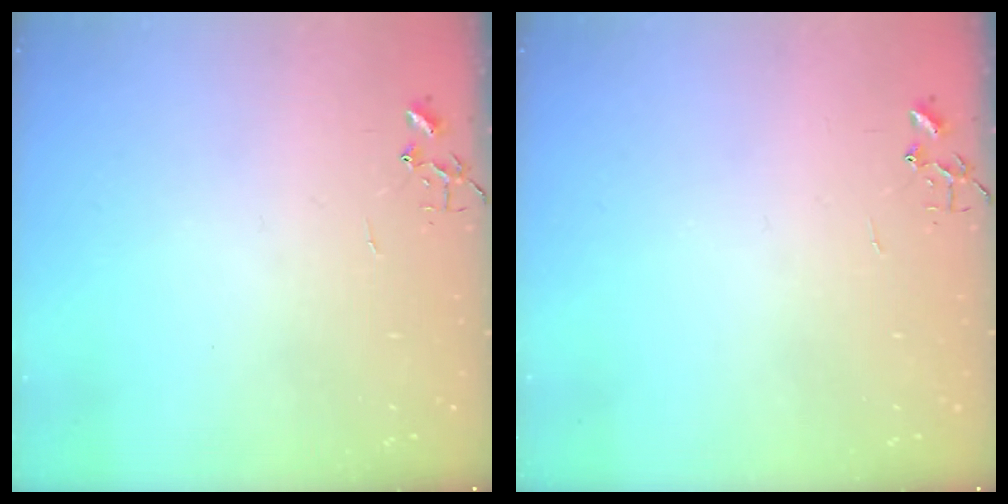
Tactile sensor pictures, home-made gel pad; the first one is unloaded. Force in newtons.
{"total": 0.0}